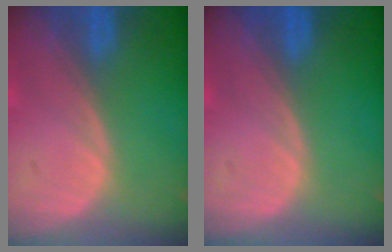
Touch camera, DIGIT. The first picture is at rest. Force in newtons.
{"total": 0.0}